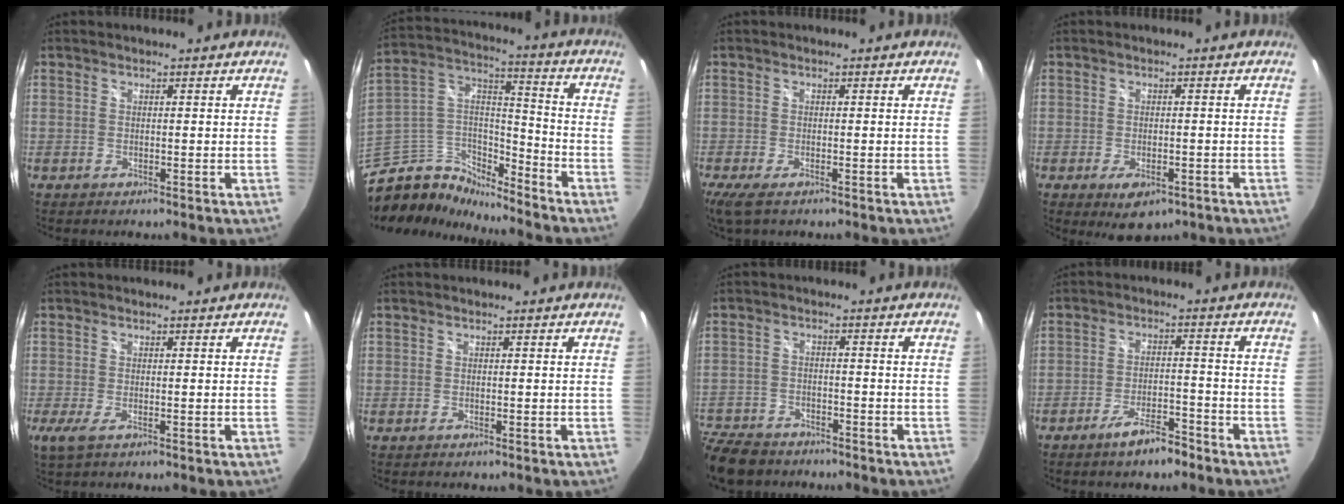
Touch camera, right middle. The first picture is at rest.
{"total": 14.5, "force": [-12.2, 6.0, 5.0], "torque": [-0.125, 0.031, -0.227]}
{"total": 4.1, "force": [-2.6, 1.1, 2.9], "torque": [-0.060, -0.020, -0.042]}
{"total": 5.0, "force": [-2.7, 2.7, 3.3], "torque": [-0.058, -0.014, -0.036]}
{"total": 2.0, "force": [-0.6, 0.2, 1.9], "torque": [-0.038, -0.008, -0.009]}
{"total": 0.0}
{"total": 13.4, "force": [-10.2, 7.3, 4.6], "torque": [-0.152, -0.005, -0.178]}
{"total": 6.2, "force": [-4.7, 1.5, 3.7], "torque": [-0.076, 0.003, -0.074]}